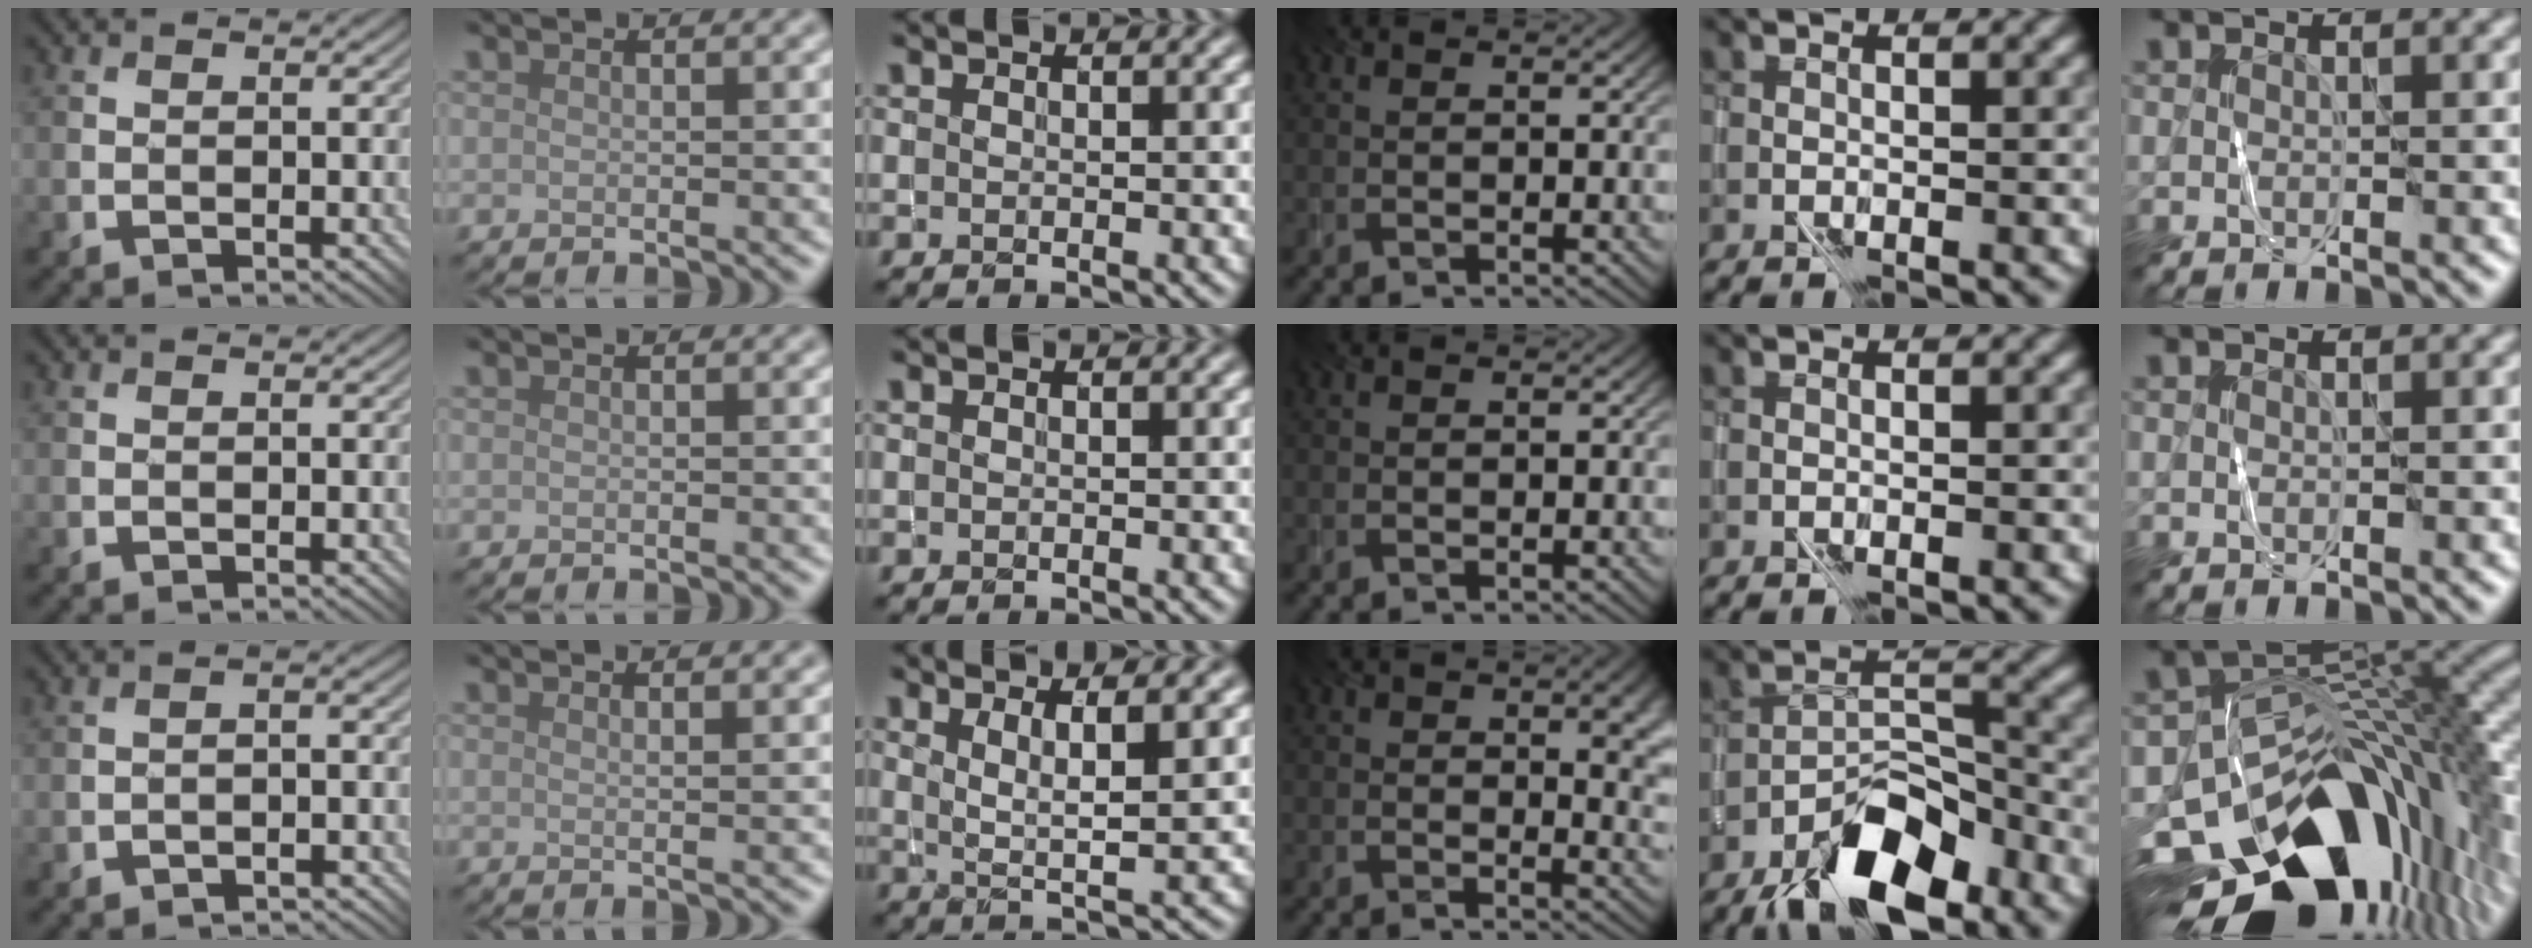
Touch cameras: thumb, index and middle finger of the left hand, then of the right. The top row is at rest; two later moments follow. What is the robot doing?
{"motion": "wrap", "object": "yarn"}